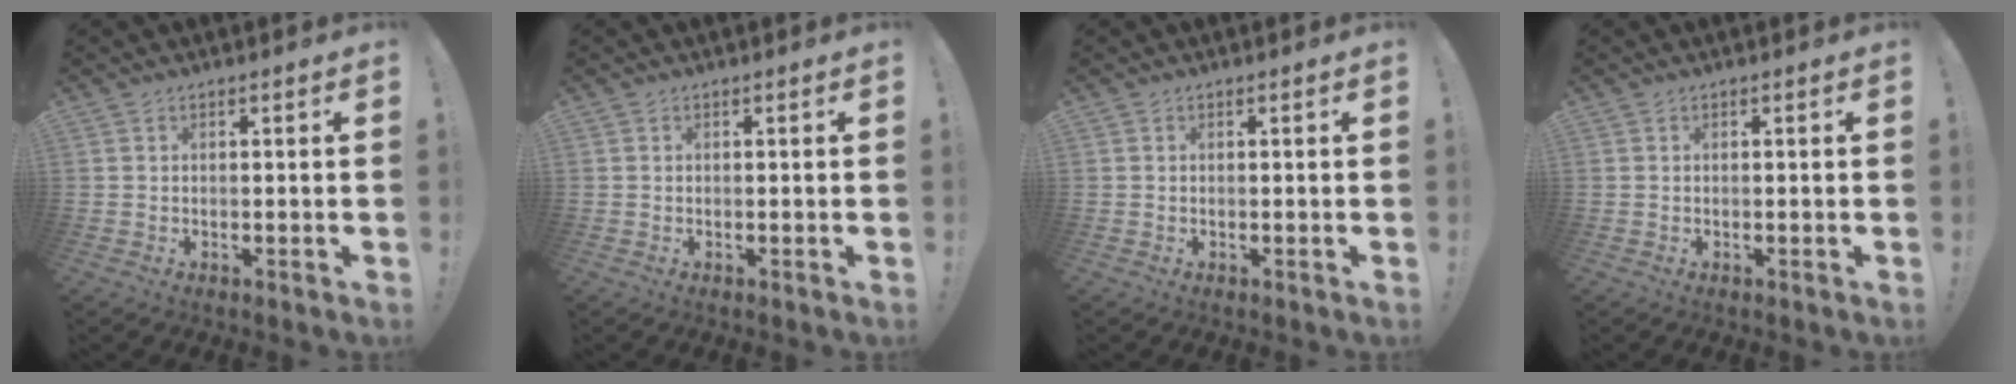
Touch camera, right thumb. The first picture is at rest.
{"total": 0.0}
{"total": 0.0}
{"total": 0.0}